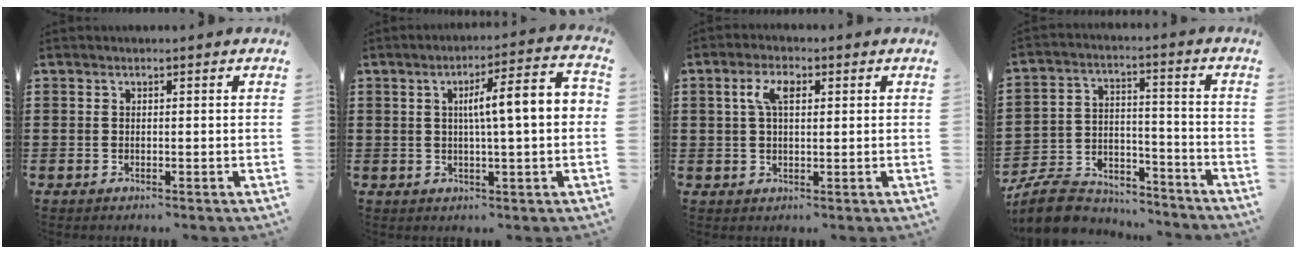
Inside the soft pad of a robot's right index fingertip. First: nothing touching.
{"total": 8.1, "force": [0.8, 0.7, 8.0], "torque": [-0.141, -0.001, 0.002]}
{"total": 4.4, "force": [1.2, 1.8, 3.8], "torque": [-0.081, 0.012, 0.017]}
{"total": 9.1, "force": [-8.4, 2.8, 2.1], "torque": [-0.047, 0.024, -0.164]}